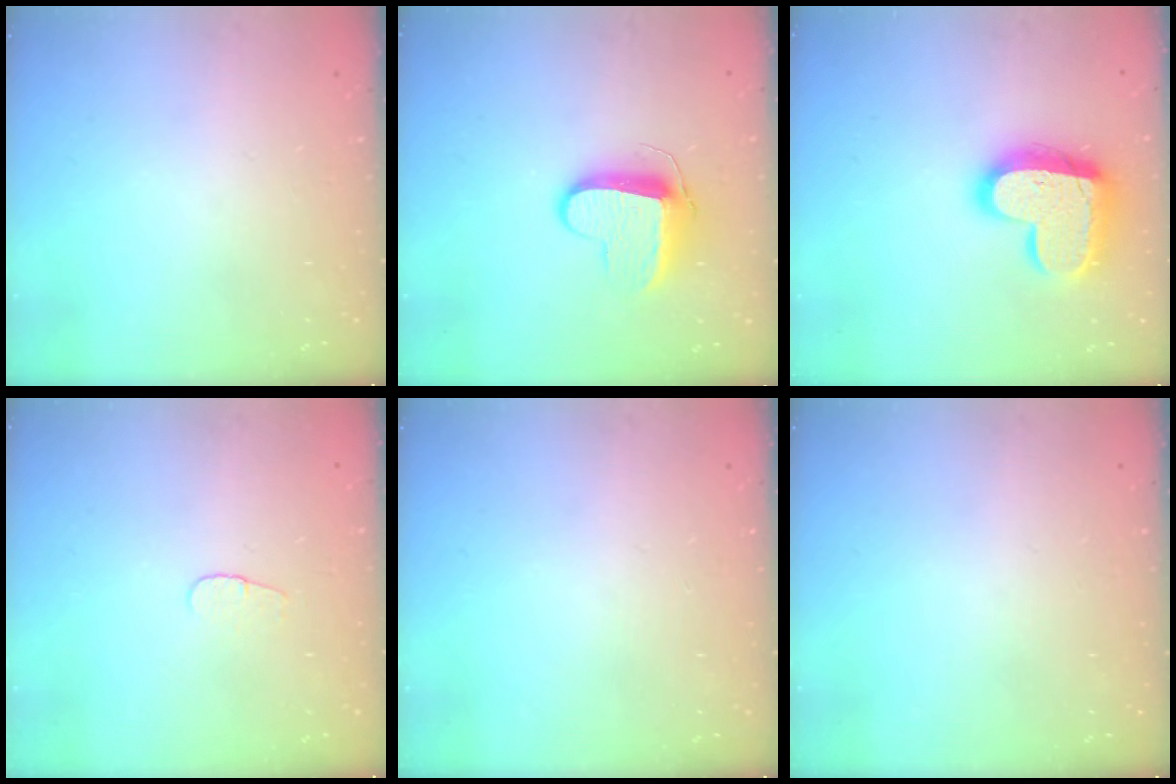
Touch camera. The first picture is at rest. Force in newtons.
{"total": 10.1, "press": 10.1, "slide": 0.5}
{"total": 18.3, "press": 18.2, "slide": 1.2}
{"total": 3.6, "press": 3.6, "slide": 0.4}
{"total": 0.0}
{"total": 0.0}